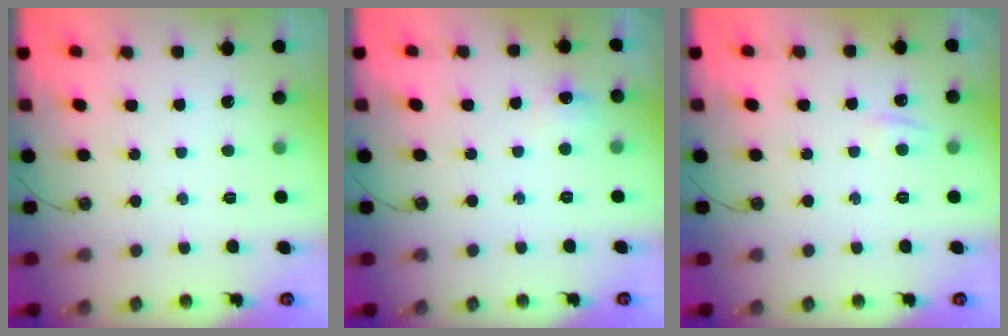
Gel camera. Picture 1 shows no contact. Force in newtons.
{"total": 5.8, "press": 5.8, "slide": 0.8}
{"total": 4.9, "press": 4.8, "slide": 0.6}